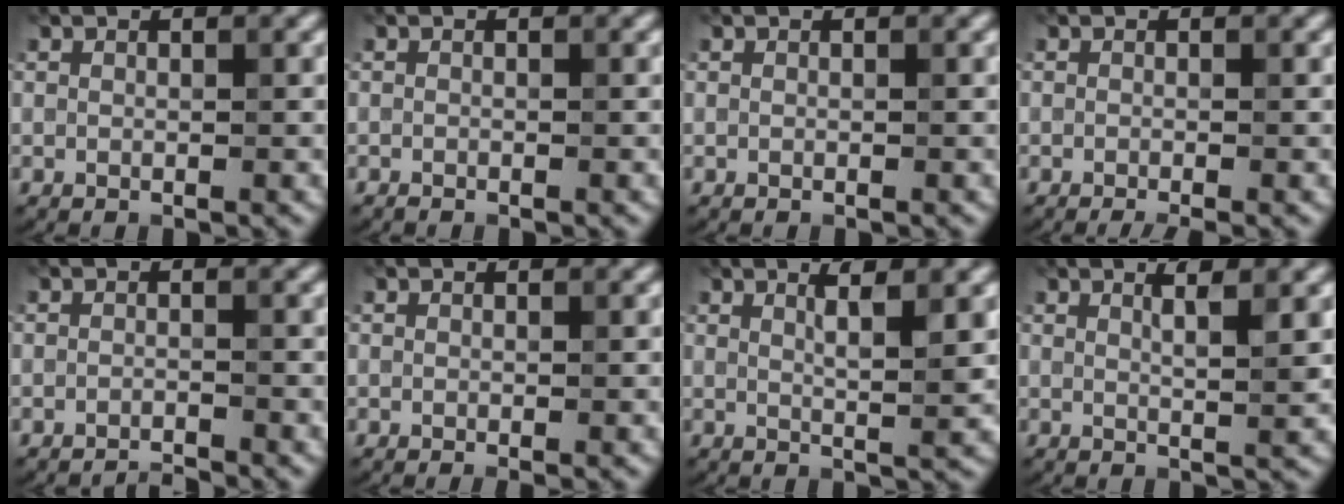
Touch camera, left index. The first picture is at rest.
{"total": 0.0}
{"total": 0.0}
{"total": 1.6, "force": [-0.8, 0.5, 1.3], "torque": [-0.010, -0.010, -0.013]}
{"total": 1.5, "force": [-1.4, 0.1, 0.4], "torque": [0.001, -0.003, -0.029]}
{"total": 0.6, "force": [-0.2, 0.1, 0.5], "torque": [-0.008, -0.006, -0.002]}
{"total": 3.0, "force": [1.3, 0.7, 2.7], "torque": [-0.031, -0.001, 0.018]}
{"total": 2.6, "force": [1.2, 0.6, 2.2], "torque": [-0.023, 0.001, 0.013]}